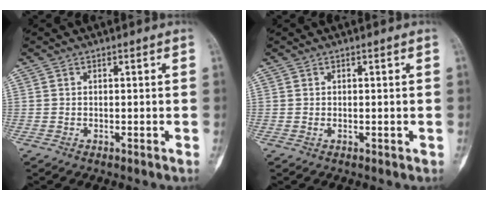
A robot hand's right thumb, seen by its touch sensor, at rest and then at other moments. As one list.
[{"total": 0.0}]